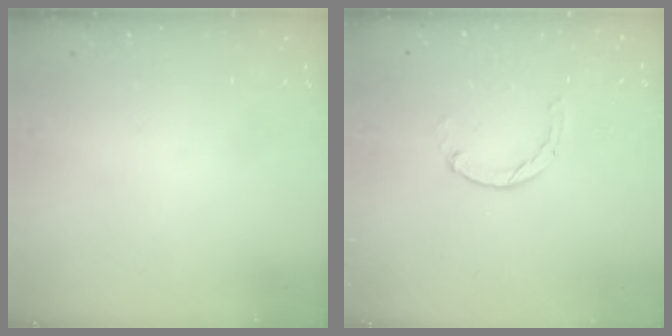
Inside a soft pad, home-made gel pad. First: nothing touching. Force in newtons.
{"total": 0.8, "press": 0.7, "slide": 0.2}